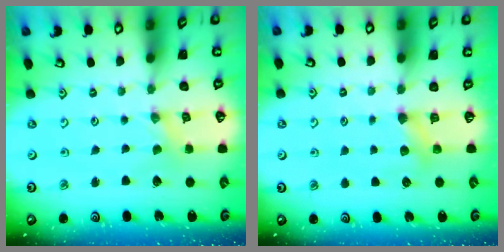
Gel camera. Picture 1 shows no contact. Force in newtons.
{"total": 3.9, "press": 3.8, "slide": 0.4}